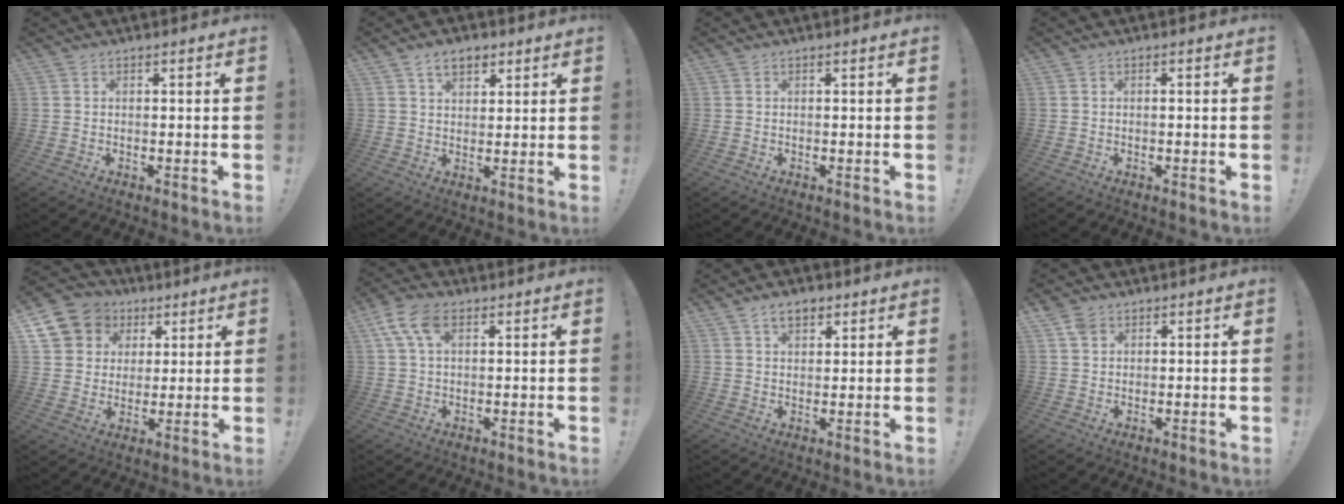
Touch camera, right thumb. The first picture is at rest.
{"total": 5.9, "force": [3.3, 3.7, 3.2], "torque": [-0.050, -0.004, 0.059]}
{"total": 0.0}
{"total": 0.6, "force": [-0.5, -0.1, 0.4], "torque": [-0.009, 0.001, -0.008]}
{"total": 11.4, "force": [4.8, 9.8, 3.3], "torque": [-0.049, -0.028, 0.100]}
{"total": 8.5, "force": [3.3, 4.8, 6.1], "torque": [-0.123, 0.005, 0.067]}
{"total": 5.2, "force": [3.0, 3.2, 2.9], "torque": [-0.042, -0.006, 0.052]}
{"total": 3.4, "force": [2.0, 2.4, 1.3], "torque": [-0.022, -0.002, 0.039]}